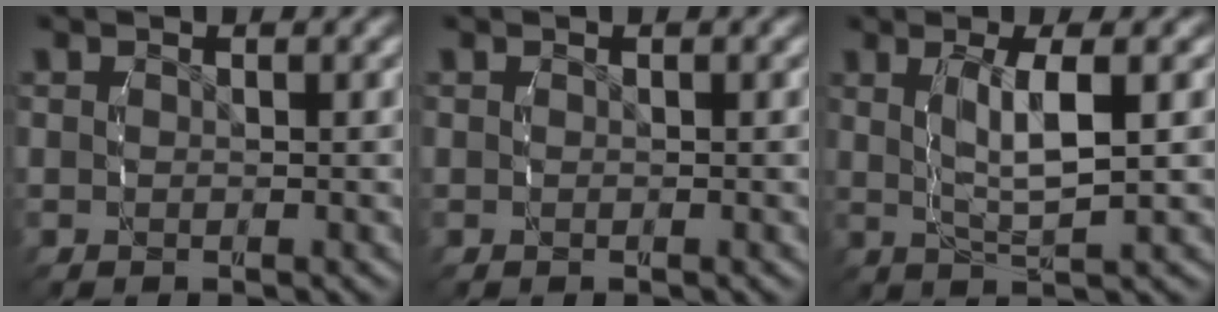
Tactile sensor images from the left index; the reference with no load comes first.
{"total": 0.0}
{"total": 4.1, "force": [0.0, 1.2, 4.0], "torque": [-0.082, -0.003, 0.006]}